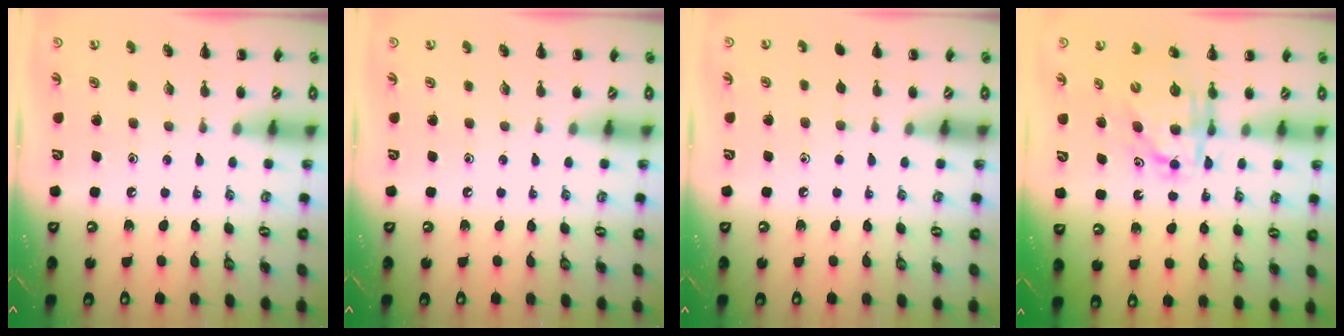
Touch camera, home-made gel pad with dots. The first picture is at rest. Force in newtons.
{"total": 0.0}
{"total": 3.1, "press": 2.9, "slide": 1.2}
{"total": 6.2, "press": 6.1, "slide": 1.0}